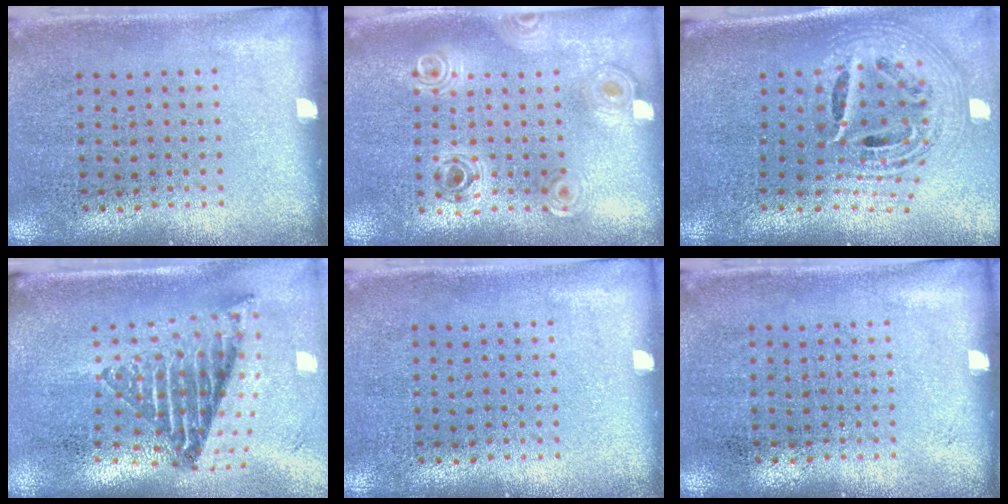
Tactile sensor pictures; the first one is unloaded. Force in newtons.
{"total": 0.8, "press": 0.8, "slide": 0.1}
{"total": 2.7, "press": 1.9, "slide": 1.9}
{"total": 2.2, "press": 1.5, "slide": 1.6}
{"total": 0.0}
{"total": 0.0}